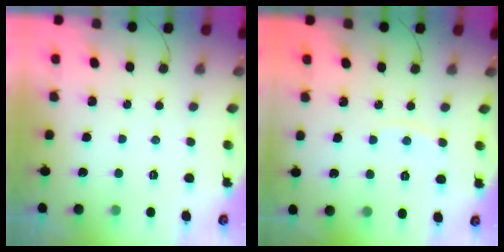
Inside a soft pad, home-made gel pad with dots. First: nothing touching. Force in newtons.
{"total": 2.7, "press": 2.7, "slide": 0.4}